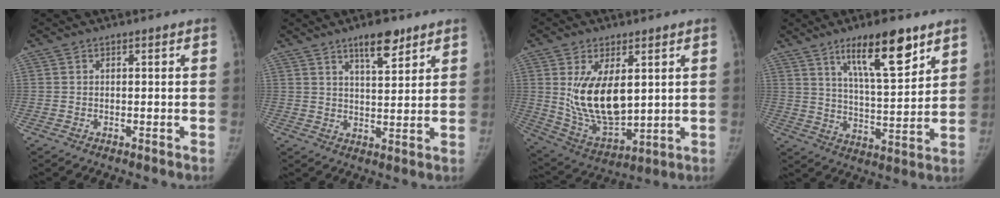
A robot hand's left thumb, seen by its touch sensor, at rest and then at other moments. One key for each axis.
{"total": 7.2, "fx": 4.9, "fy": 2.3, "fz": 4.7, "tx": -0.058, "ty": -0.033, "tz": 0.079}
{"total": 15.0, "fx": 3.1, "fy": 7.9, "fz": 12.4, "tx": -0.202, "ty": -0.025, "tz": 0.078}
{"total": 14.2, "fx": 8.8, "fy": 3.7, "fz": 10.6, "tx": -0.151, "ty": -0.050, "tz": 0.149}